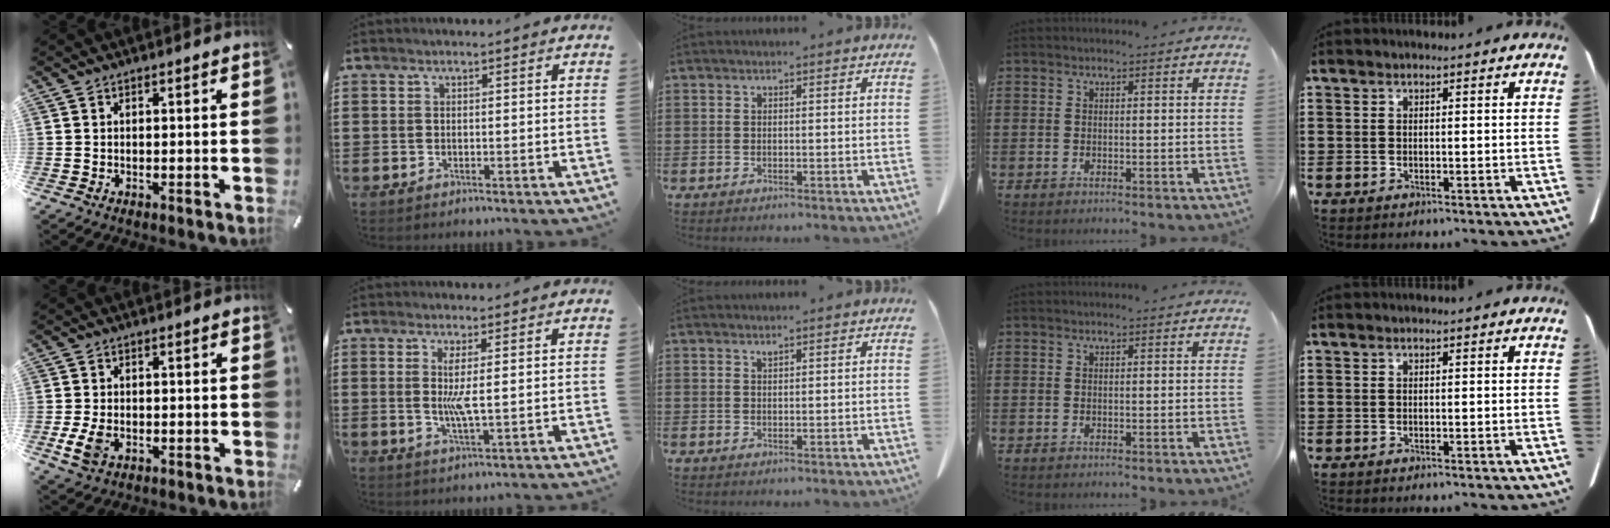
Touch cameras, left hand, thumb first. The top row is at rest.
{"thumb": {"total": 4.7, "force": [-1.4, 3.1, 3.3], "torque": [-0.087, -0.005, -0.030]}, "index": {"total": 4.4, "force": [0.5, 0.4, 4.3], "torque": [-0.090, -0.006, 0.005]}, "middle": {"total": 0.6, "force": [0.6, 0.0, 0.3], "torque": [-0.007, -0.002, 0.012]}}